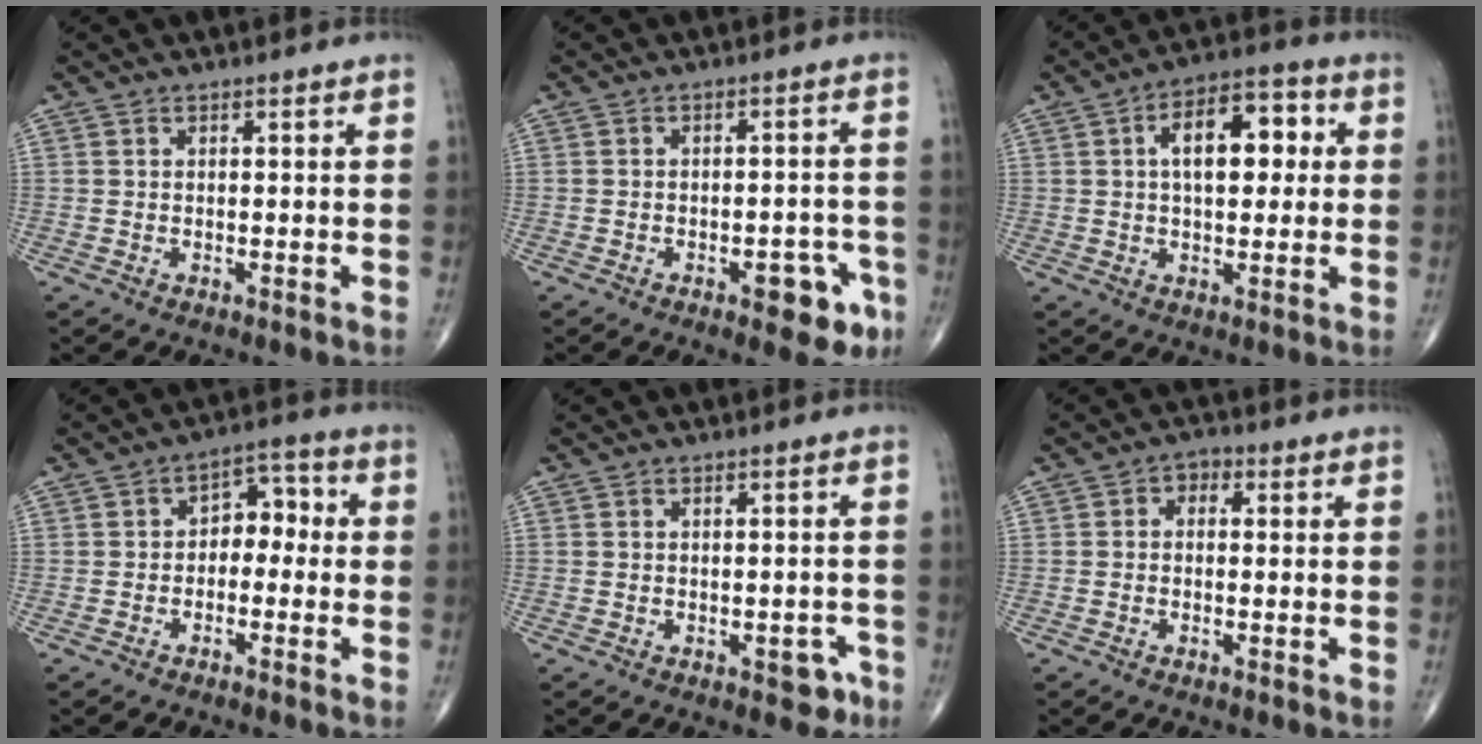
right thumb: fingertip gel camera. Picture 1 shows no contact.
{"total": 7.7, "force": [-3.6, 3.6, 5.7], "torque": [-0.044, 0.023, -0.040]}
{"total": 11.8, "force": [2.2, 6.3, 9.8], "torque": [-0.126, 0.022, 0.027]}
{"total": 6.1, "force": [-0.7, 4.3, 4.4], "torque": [-0.033, 0.035, -0.026]}
{"total": 3.5, "force": [-1.8, 2.0, 2.2], "torque": [-0.007, 0.012, -0.020]}
{"total": 2.5, "force": [0.1, 1.9, 1.6], "torque": [-0.008, 0.012, -0.012]}